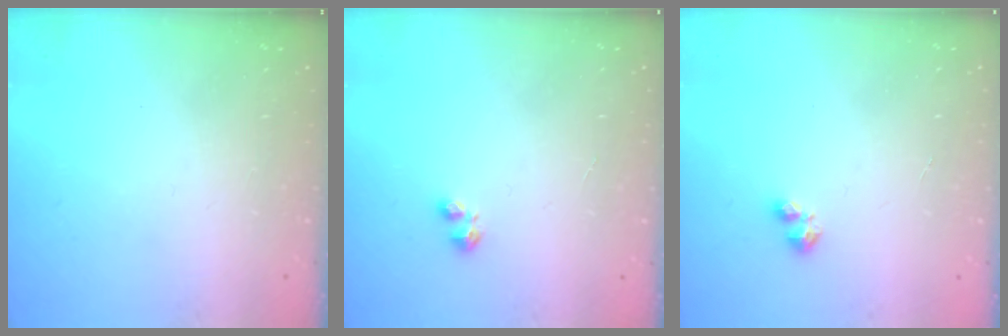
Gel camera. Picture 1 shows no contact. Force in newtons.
{"total": 2.2, "press": 2.2, "slide": 0.4}
{"total": 1.9, "press": 1.9, "slide": 0.4}